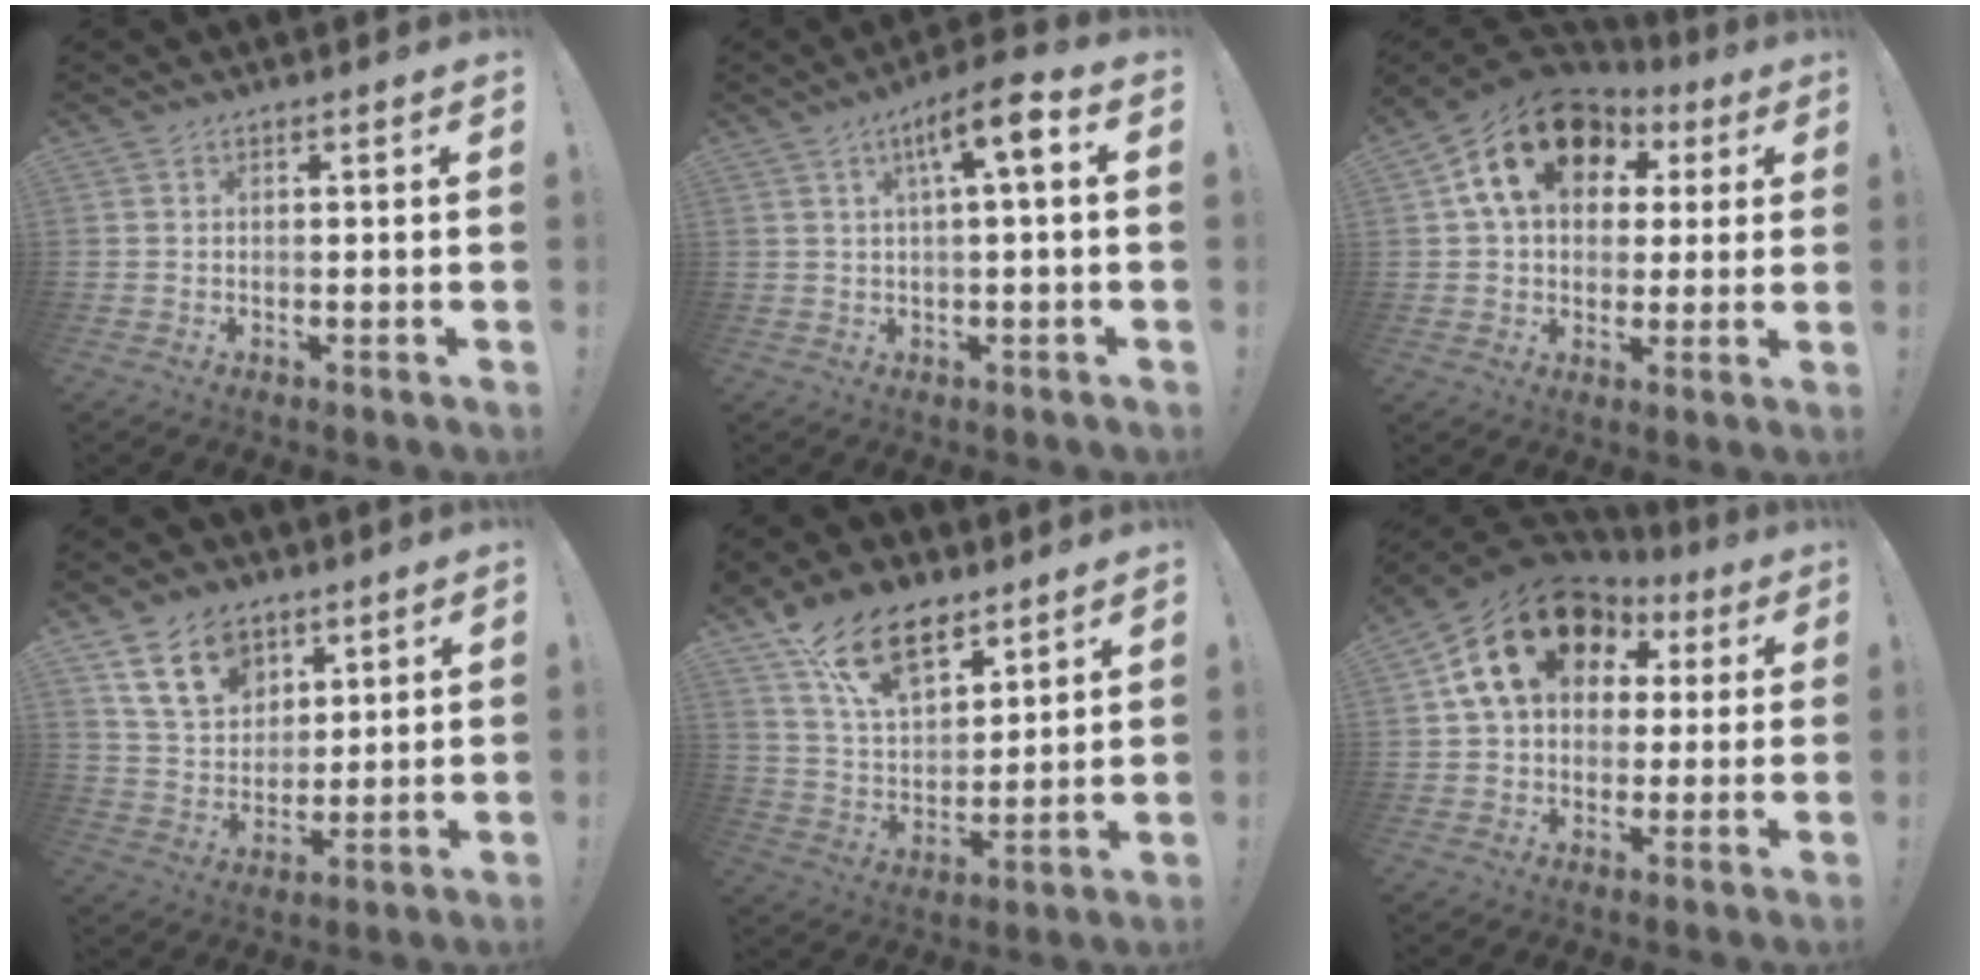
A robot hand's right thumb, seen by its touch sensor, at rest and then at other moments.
{"total": 8.3, "force": [2.2, 1.1, 7.9], "torque": [-0.118, -0.009, 0.028]}
{"total": 18.4, "force": [7.0, 13.0, 11.1], "torque": [-0.173, -0.017, 0.123]}
{"total": 14.7, "force": [7.8, 10.5, 6.6], "torque": [-0.103, -0.038, 0.152]}
{"total": 17.0, "force": [11.1, 9.5, 8.7], "torque": [-0.152, -0.064, 0.208]}
{"total": 19.9, "force": [7.7, 14.1, 11.7], "torque": [-0.178, -0.020, 0.144]}